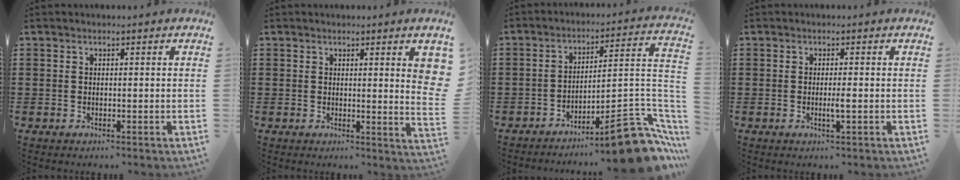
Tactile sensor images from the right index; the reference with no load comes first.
{"total": 3.7, "force": [1.3, 0.3, 3.4], "torque": [-0.050, -0.008, 0.019]}
{"total": 13.4, "force": [-9.9, 2.5, 8.6], "torque": [-0.096, 0.035, -0.172]}
{"total": 1.7, "force": [-0.4, 0.0, 1.7], "torque": [-0.030, -0.003, -0.008]}